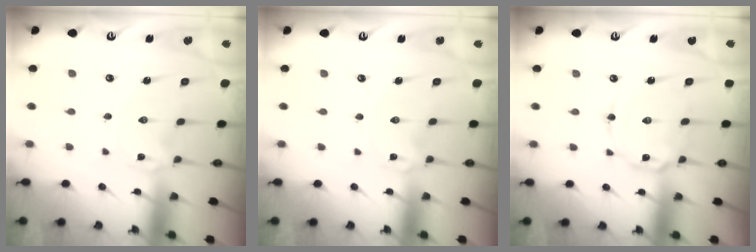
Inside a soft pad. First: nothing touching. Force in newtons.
{"total": 0.0}
{"total": 6.2, "press": 6.2, "slide": 0.5}